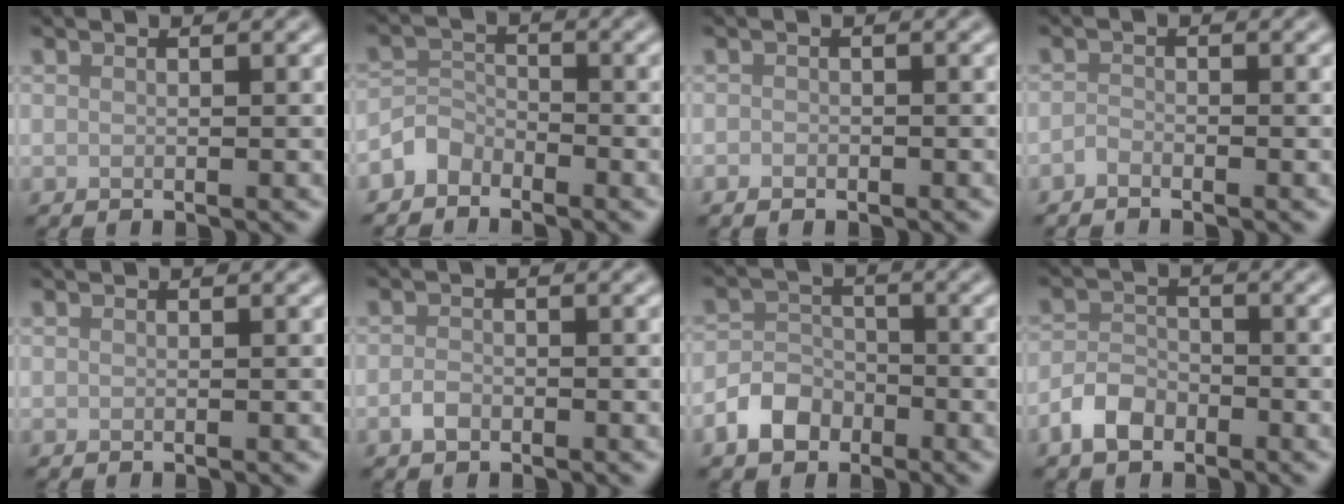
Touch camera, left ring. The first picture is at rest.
{"total": 2.3, "force": [-1.9, 1.2, 0.3], "torque": [-0.002, 0.011, -0.046]}
{"total": 0.6, "force": [-0.4, 0.4, 0.2], "torque": [-0.003, -0.003, -0.007]}
{"total": 0.8, "force": [-0.7, 0.3, 0.3], "torque": [-0.006, 0.001, -0.018]}
{"total": 0.0}
{"total": 1.4, "force": [-0.7, 0.9, 0.8], "torque": [-0.016, 0.002, -0.017]}
{"total": 3.6, "force": [-2.1, 2.6, 1.3], "torque": [-0.024, 0.004, -0.046]}
{"total": 3.1, "force": [-2.0, 1.9, 1.5], "torque": [-0.026, 0.006, -0.047]}